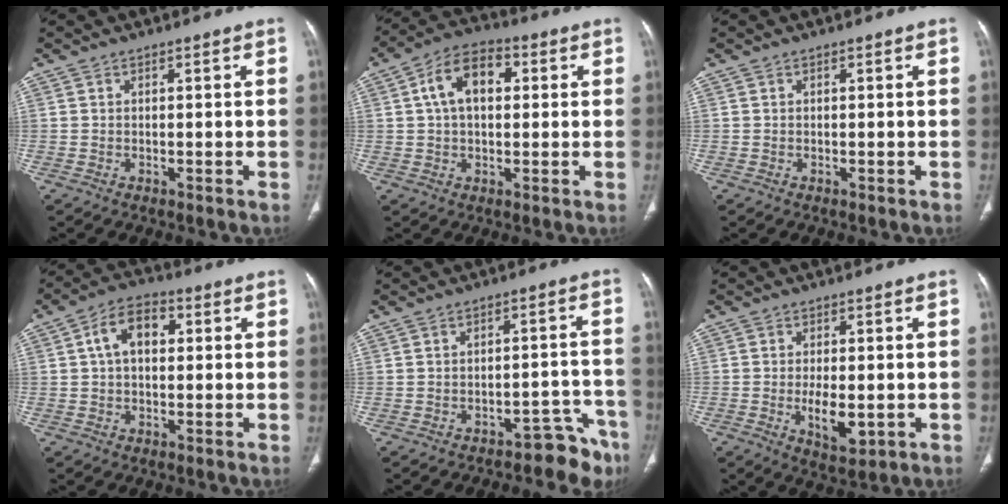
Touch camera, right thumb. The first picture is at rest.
{"total": 10.3, "force": [2.2, 6.4, 7.8], "torque": [-0.129, 0.021, 0.031]}
{"total": 0.0}
{"total": 8.2, "force": [1.6, 5.2, 6.2], "torque": [-0.099, 0.020, 0.021]}
{"total": 6.7, "force": [-5.5, 3.3, 1.8], "torque": [0.015, 0.084, -0.074]}
{"total": 7.0, "force": [-1.4, 3.3, 6.0], "torque": [-0.091, -0.010, -0.016]}